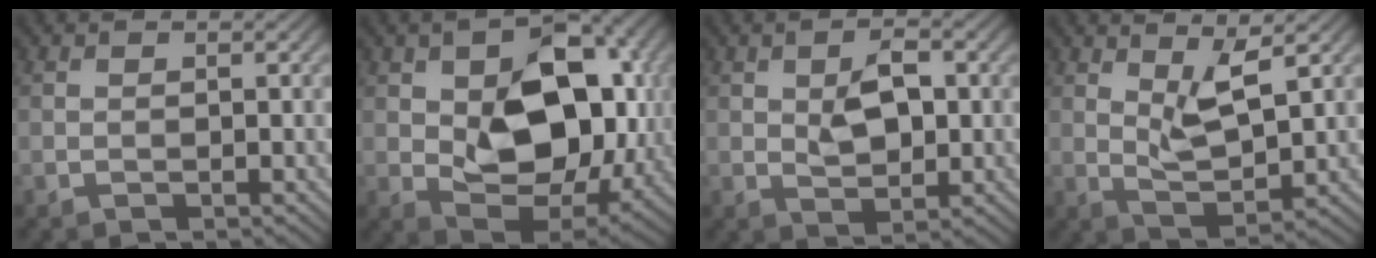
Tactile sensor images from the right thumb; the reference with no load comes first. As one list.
[{"total": 14.2, "force": [0.8, 9.0, 10.9], "torque": [-0.162, -0.002, 0.020]}, {"total": 4.5, "force": [0.7, 2.5, 3.7], "torque": [-0.068, -0.002, 0.012]}, {"total": 5.6, "force": [2.9, 1.7, 4.5], "torque": [-0.090, -0.009, 0.059]}]